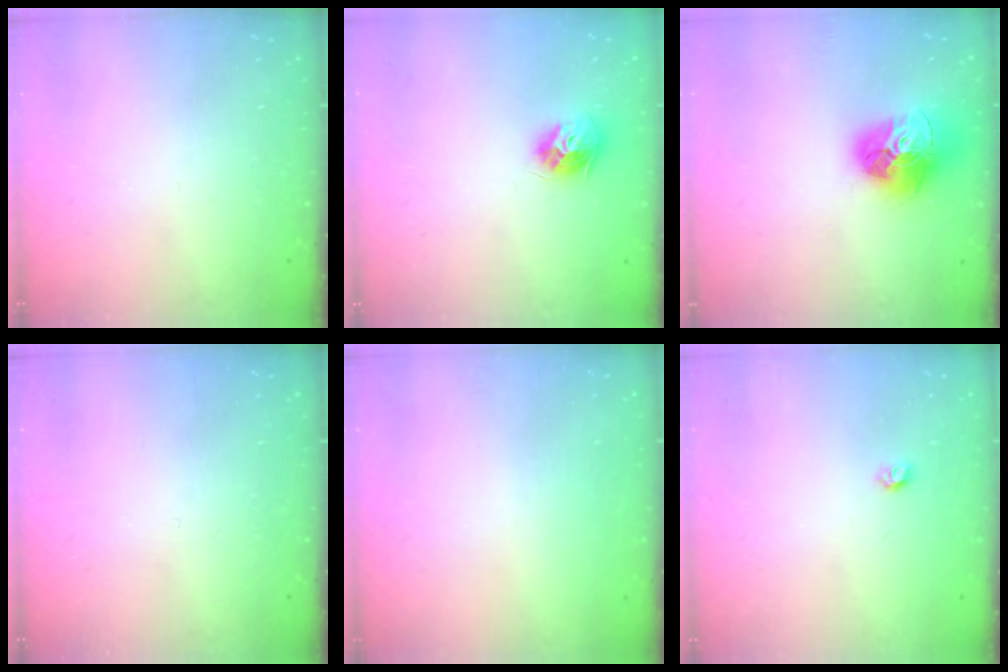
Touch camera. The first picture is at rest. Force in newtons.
{"total": 9.3, "press": 9.3, "slide": 1.0}
{"total": 17.4, "press": 17.3, "slide": 1.7}
{"total": 0.0}
{"total": 0.9, "press": 0.9, "slide": 0.1}
{"total": 3.5, "press": 3.5, "slide": 0.5}